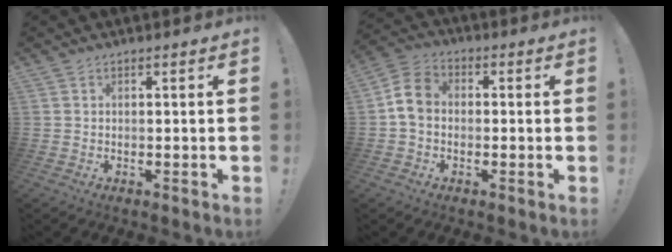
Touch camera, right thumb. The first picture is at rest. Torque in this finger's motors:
{"motor_torque": [0.23, 0.46, 0.03, 0.08, 0.06]}